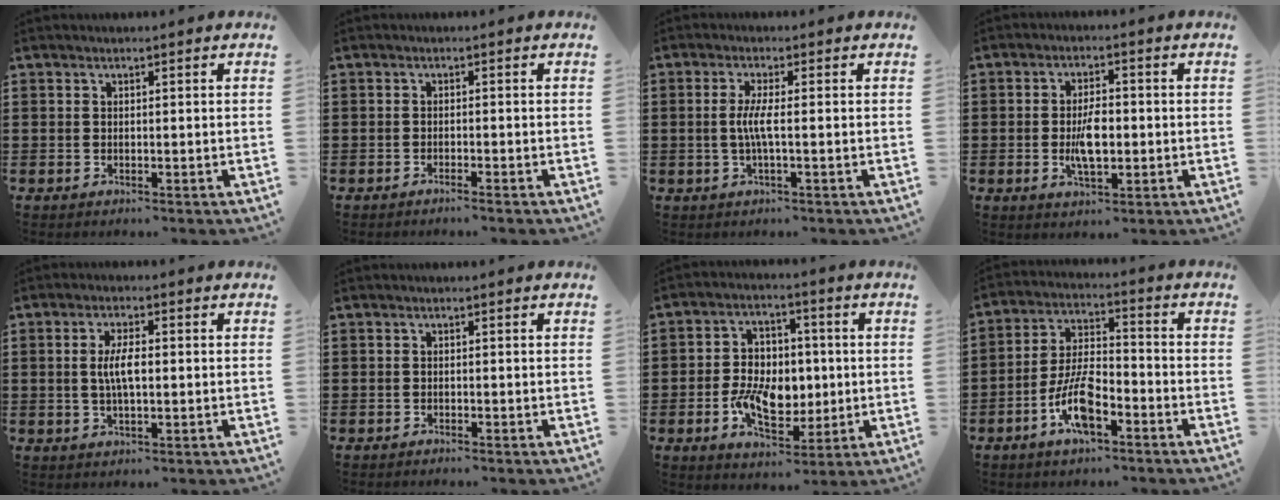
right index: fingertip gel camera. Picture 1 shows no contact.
{"total": 1.0, "force": [-1.0, -0.1, 0.3], "torque": [-0.007, 0.000, -0.019]}
{"total": 3.5, "force": [-0.4, 0.1, 3.5], "torque": [-0.080, -0.009, -0.014]}
{"total": 5.7, "force": [-0.7, 2.5, 5.1], "torque": [-0.094, -0.003, -0.017]}
{"total": 4.6, "force": [0.1, 1.5, 4.4], "torque": [-0.089, 0.000, -0.003]}
{"total": 0.6, "force": [-0.6, 0.0, 0.1], "torque": [-0.003, -0.002, -0.012]}
{"total": 8.6, "force": [-1.2, 5.9, 6.1], "torque": [-0.123, 0.003, -0.028]}
{"total": 8.7, "force": [-4.5, 3.3, 6.7], "torque": [-0.146, 0.004, -0.085]}